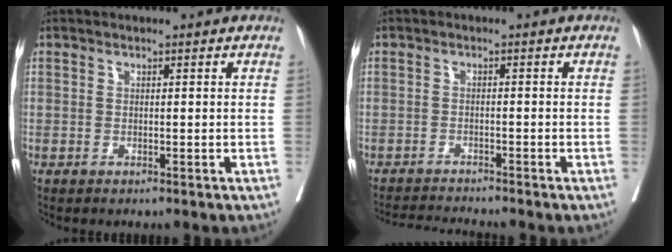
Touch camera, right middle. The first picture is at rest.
{"total": 4.9, "force": [-4.8, -0.8, 0.8], "torque": [-0.010, -0.018, -0.077]}